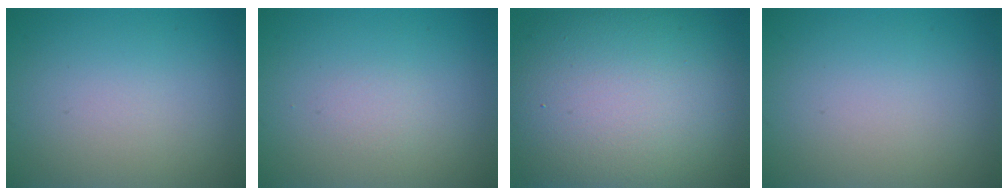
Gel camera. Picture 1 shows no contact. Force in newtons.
{"total": 0.7, "press": 0.7, "slide": 0.0}
{"total": 16.1, "press": 16.1, "slide": 0.7}
{"total": 0.0}